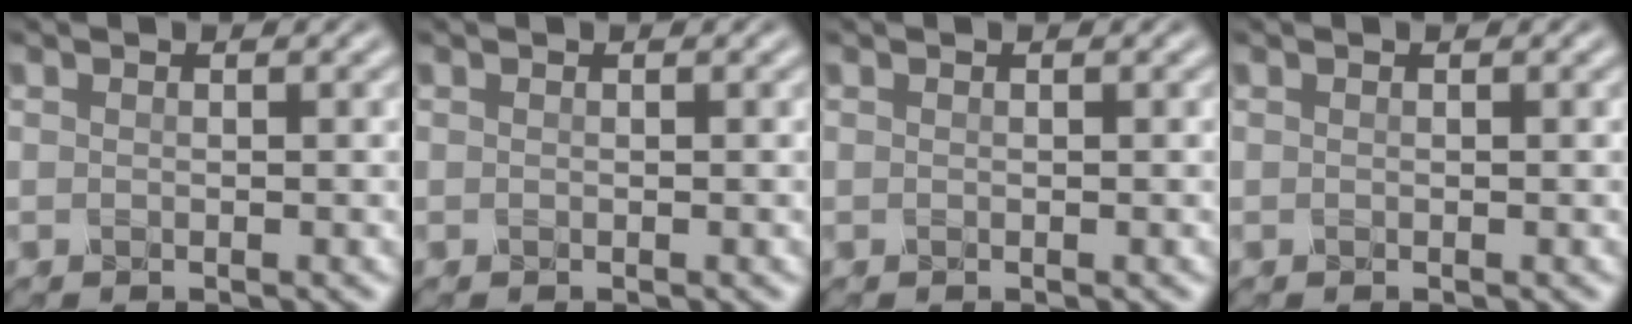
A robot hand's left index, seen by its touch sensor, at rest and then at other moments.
{"total": 0.0}
{"total": 0.0}
{"total": 0.0}